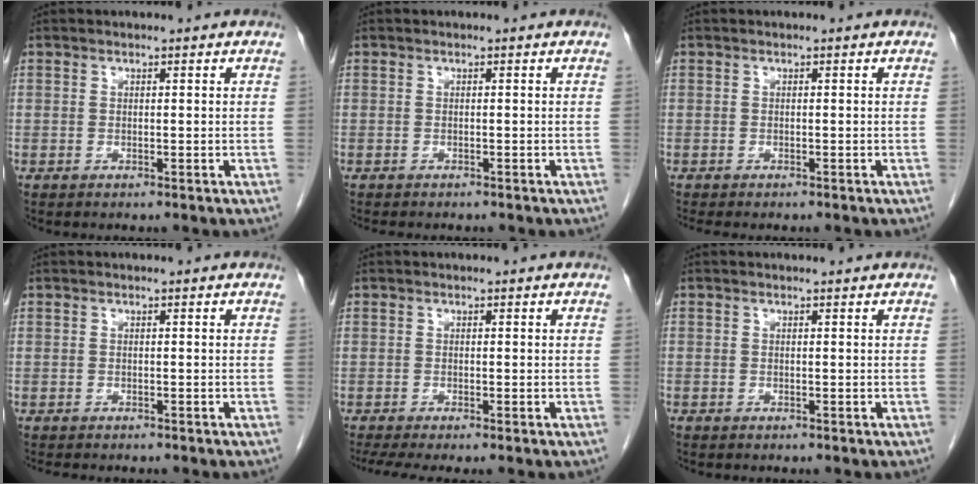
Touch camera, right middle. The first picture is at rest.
{"total": 3.1, "force": [-2.7, 0.8, 1.3], "torque": [-0.020, -0.008, -0.030]}
{"total": 3.1, "force": [-2.6, 0.8, 1.4], "torque": [-0.019, -0.008, -0.032]}
{"total": 3.5, "force": [-3.0, 0.9, 1.5], "torque": [-0.025, -0.009, -0.037]}
{"total": 4.3, "force": [-3.3, 0.2, 2.8], "torque": [-0.049, -0.014, -0.057]}
{"total": 0.0}